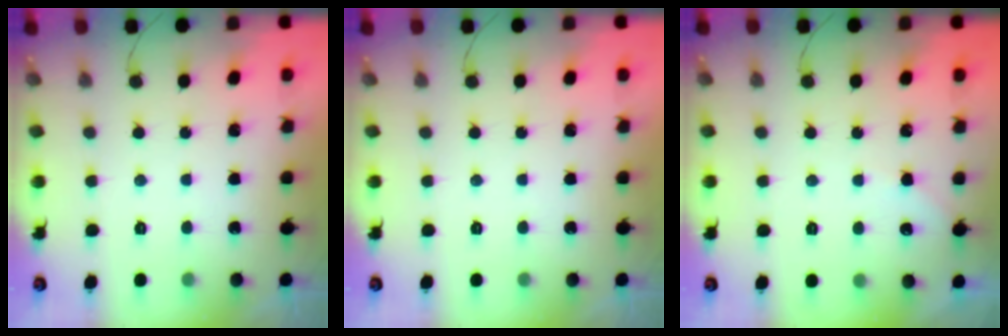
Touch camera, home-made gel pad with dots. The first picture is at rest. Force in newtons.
{"total": 0.0}
{"total": 3.1, "press": 3.1, "slide": 0.5}